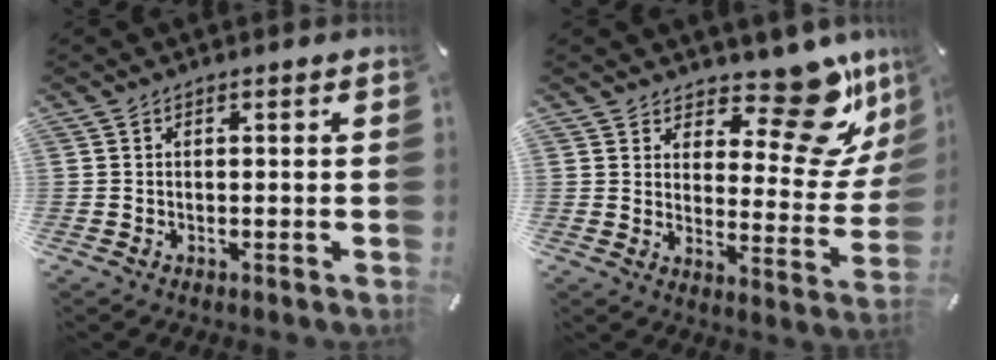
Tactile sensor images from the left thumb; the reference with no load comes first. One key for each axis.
{"total": 17.2, "fx": 13.7, "fy": 5.8, "fz": 8.5, "tx": -0.106, "ty": -0.125, "tz": 0.228}